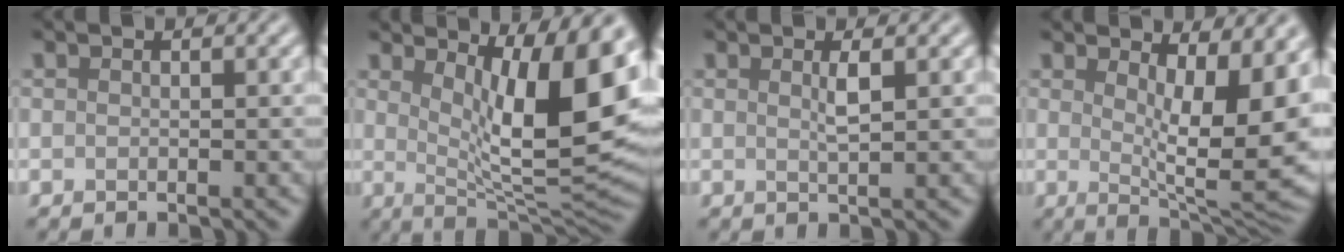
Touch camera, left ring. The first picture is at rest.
{"total": 12.4, "force": [3.9, 3.5, 11.2], "torque": [-0.152, -0.014, 0.066]}
{"total": 1.3, "force": [0.5, 0.2, 1.2], "torque": [-0.023, -0.001, 0.005]}
{"total": 11.3, "force": [2.8, 3.7, 10.3], "torque": [-0.124, -0.014, 0.048]}